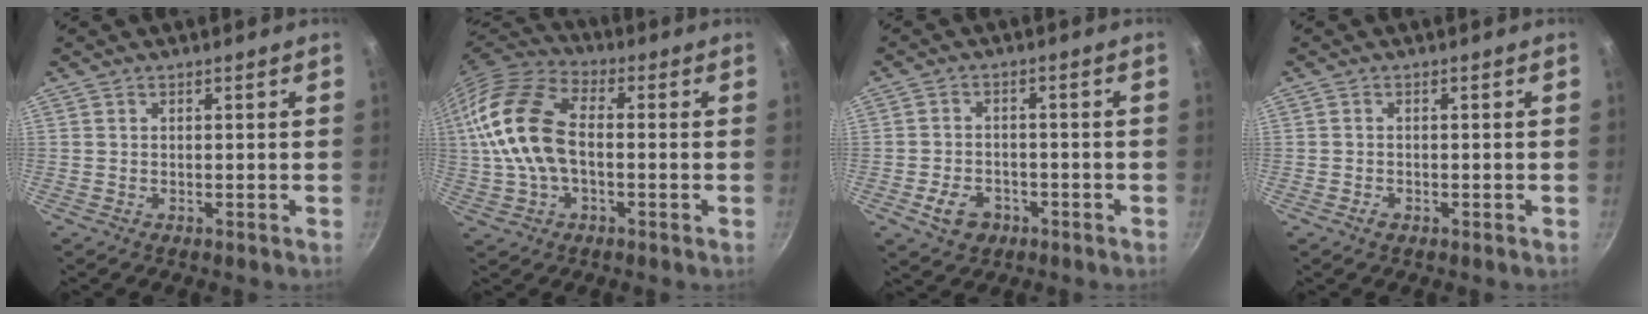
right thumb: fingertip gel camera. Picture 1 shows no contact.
{"total": 16.9, "force": [0.0, 10.1, 13.5], "torque": [-0.266, 0.034, -0.012]}
{"total": 6.2, "force": [-2.7, 4.6, 3.1], "torque": [-0.043, 0.023, -0.040]}
{"total": 1.2, "force": [-0.7, 0.8, 0.7], "torque": [-0.014, 0.002, -0.013]}